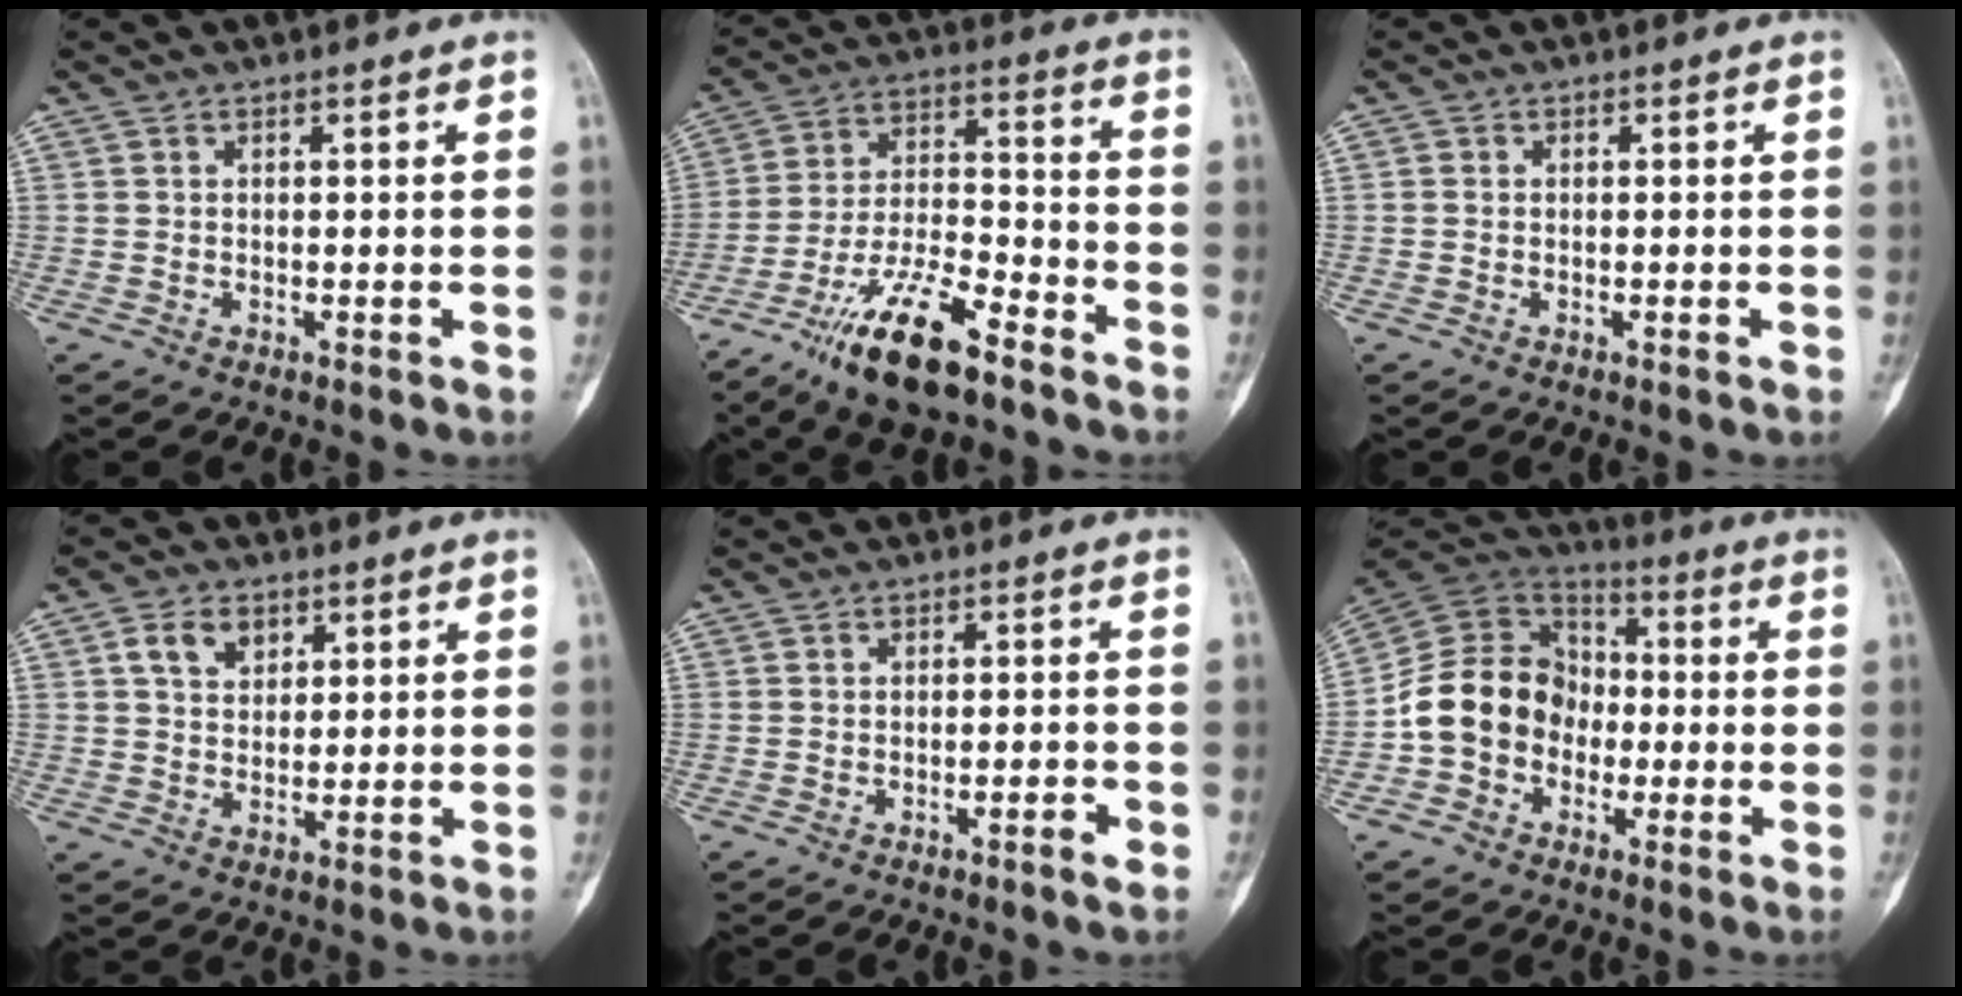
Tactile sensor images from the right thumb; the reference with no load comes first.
{"total": 16.2, "force": [-10.8, 4.9, 11.0], "torque": [-0.200, 0.066, -0.197]}
{"total": 0.5, "force": [-0.1, 0.5, 0.2], "torque": [0.001, 0.003, -0.003]}
{"total": 5.4, "force": [2.5, 3.8, 2.9], "torque": [-0.035, -0.006, 0.044]}
{"total": 2.2, "force": [-1.2, 0.3, 1.8], "torque": [-0.029, 0.007, -0.019]}
{"total": 13.8, "force": [-3.0, 11.6, 6.9], "torque": [-0.099, 0.047, -0.065]}